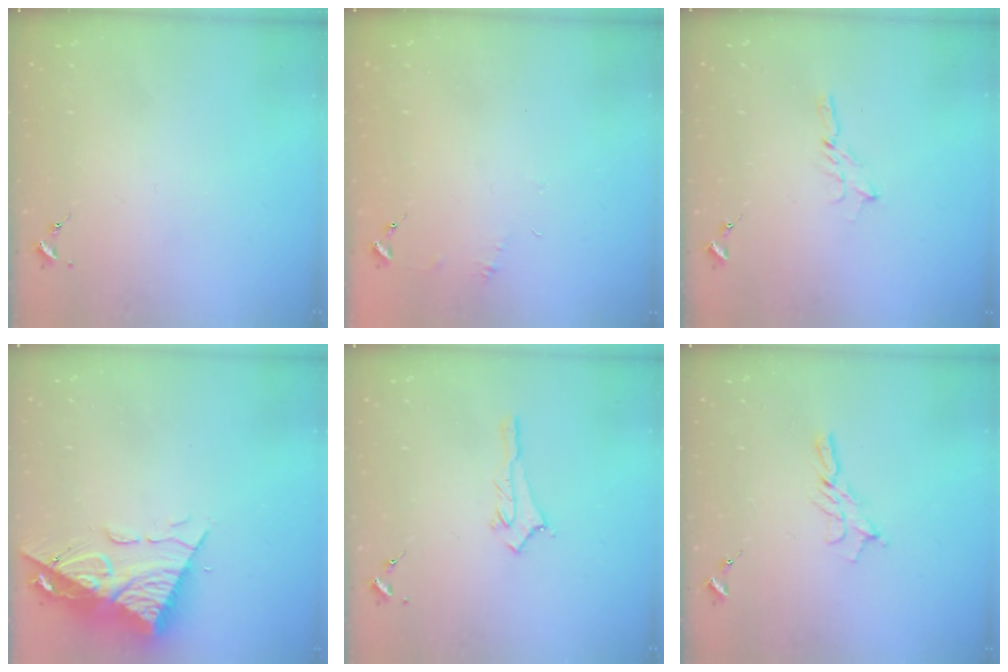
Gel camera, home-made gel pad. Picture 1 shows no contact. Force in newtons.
{"total": 4.3, "press": 4.3, "slide": 0.5}
{"total": 3.0, "press": 3.0, "slide": 0.1}
{"total": 12.3, "press": 12.2, "slide": 1.3}
{"total": 3.0, "press": 2.9, "slide": 0.3}
{"total": 7.2, "press": 7.2, "slide": 0.4}